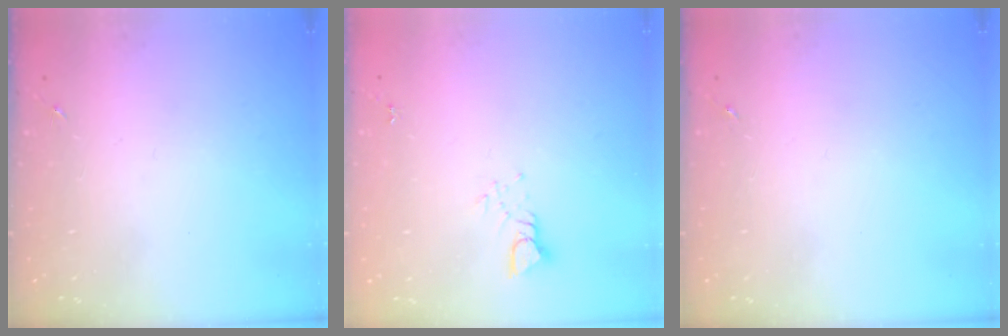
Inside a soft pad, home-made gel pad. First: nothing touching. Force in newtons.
{"total": 3.8, "press": 3.8, "slide": 0.3}
{"total": 0.0}